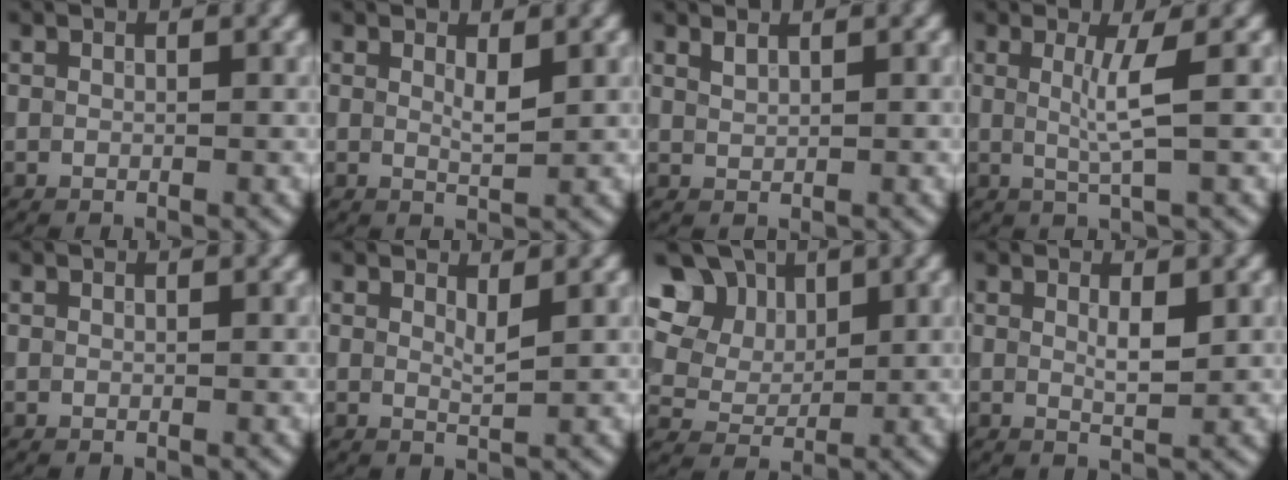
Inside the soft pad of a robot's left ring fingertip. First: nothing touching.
{"total": 1.4, "force": [0.6, 0.2, 1.2], "torque": [-0.023, -0.005, 0.010]}
{"total": 0.5, "force": [0.5, 0.0, 0.2], "torque": [-0.004, 0.000, 0.012]}
{"total": 3.0, "force": [0.4, 0.5, 2.9], "torque": [-0.053, -0.003, 0.006]}
{"total": 0.0}
{"total": 1.2, "force": [0.7, 0.2, 1.0], "torque": [-0.019, -0.005, 0.011]}
{"total": 14.6, "force": [6.9, 10.9, 6.8], "torque": [-0.166, 0.041, 0.116]}
{"total": 1.7, "force": [0.6, 0.3, 1.5], "torque": [-0.027, -0.003, 0.010]}